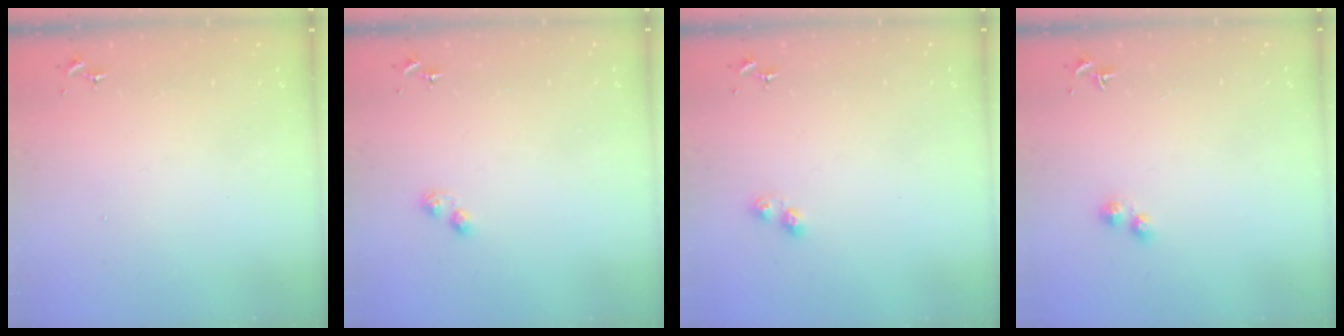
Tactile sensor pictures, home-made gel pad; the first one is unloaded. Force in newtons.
{"total": 3.6, "press": 3.6, "slide": 0.4}
{"total": 4.8, "press": 4.8, "slide": 0.3}
{"total": 3.9, "press": 3.9, "slide": 0.5}